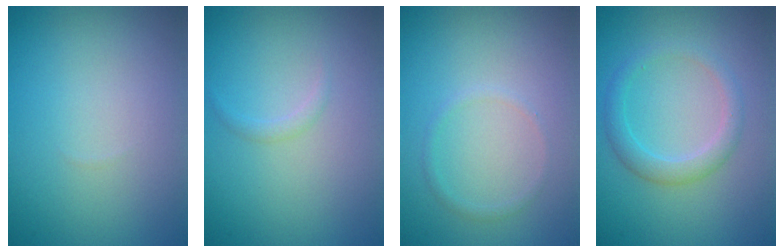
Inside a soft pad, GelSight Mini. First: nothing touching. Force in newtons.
{"total": 0.7, "press": 0.7, "slide": 0.0}
{"total": 0.7, "press": 0.7, "slide": 0.1}
{"total": 2.3, "press": 2.3, "slide": 0.1}